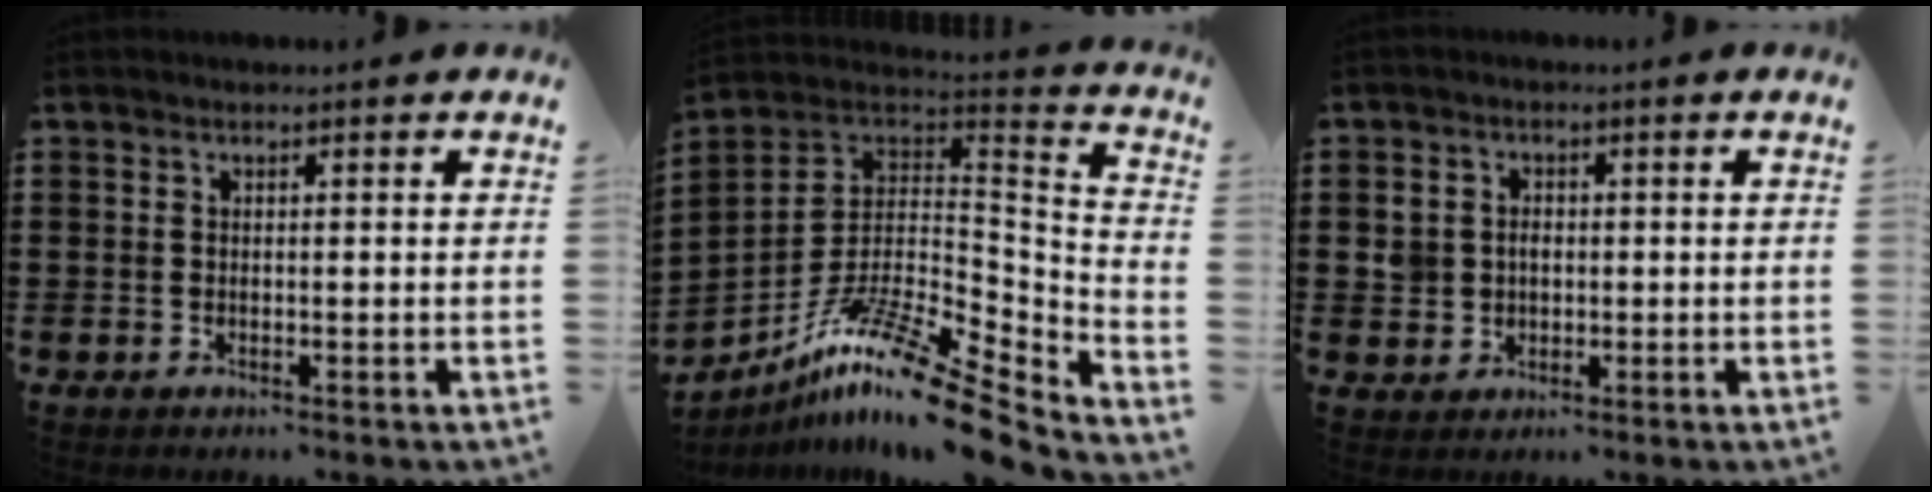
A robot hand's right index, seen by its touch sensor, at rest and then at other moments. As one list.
[{"total": 14.7, "force": [-10.3, 2.4, 10.1], "torque": [-0.194, 0.013, -0.195]}, {"total": 3.1, "force": [-0.1, 2.9, 1.1], "torque": [-0.032, 0.011, -0.005]}]